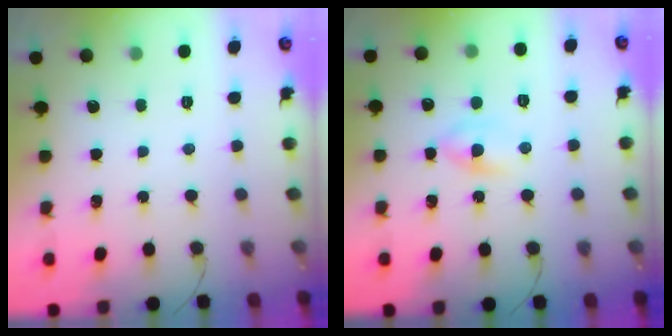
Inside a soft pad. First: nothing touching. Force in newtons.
{"total": 2.6, "press": 2.3, "slide": 1.1}